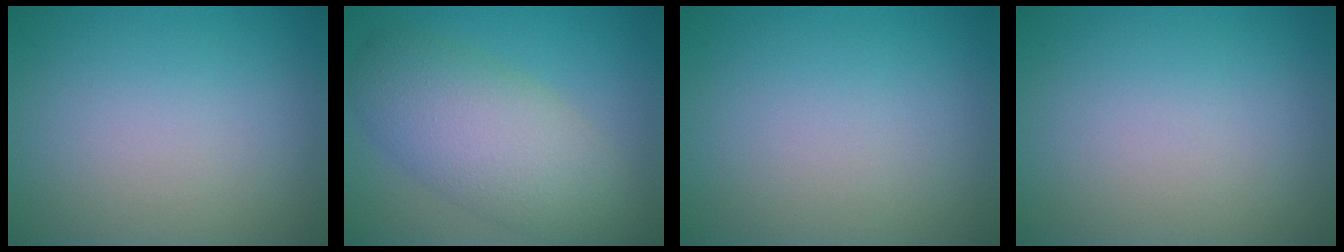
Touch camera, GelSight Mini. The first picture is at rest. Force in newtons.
{"total": 7.1, "press": 7.1, "slide": 0.5}
{"total": 0.0}
{"total": 0.0}